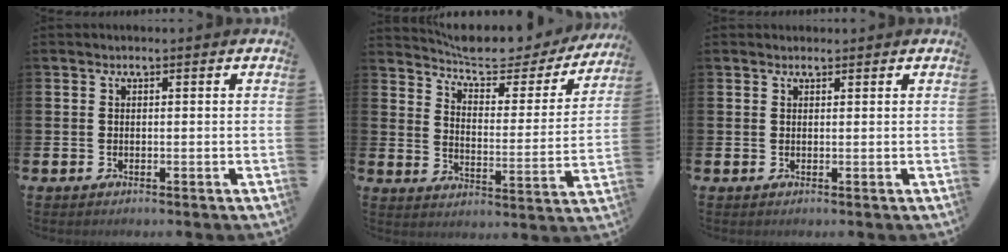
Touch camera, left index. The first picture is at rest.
{"total": 7.4, "force": [6.8, 2.0, 2.3], "torque": [-0.075, -0.047, 0.112]}
{"total": 1.0, "force": [0.9, 0.4, 0.1], "torque": [0.007, 0.001, 0.015]}